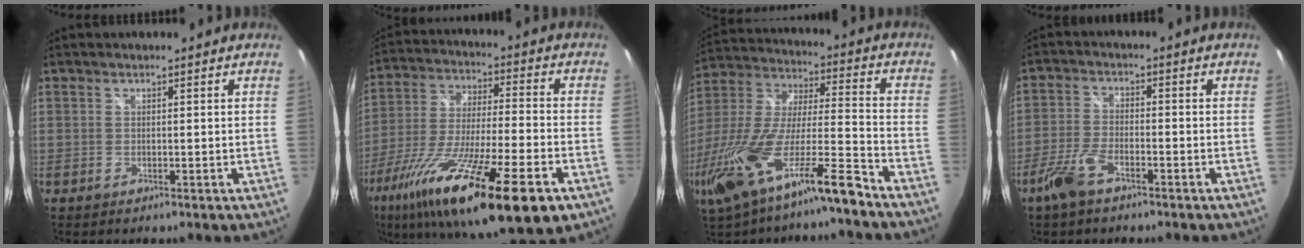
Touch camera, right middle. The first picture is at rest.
{"total": 27.4, "force": [-14.9, 4.7, 22.6], "torque": [-0.413, -0.067, -0.259]}
{"total": 20.7, "force": [-13.7, 2.2, 15.4], "torque": [-0.301, -0.043, -0.249]}
{"total": 6.2, "force": [-4.2, 2.2, 4.0], "torque": [-0.100, -0.003, -0.085]}